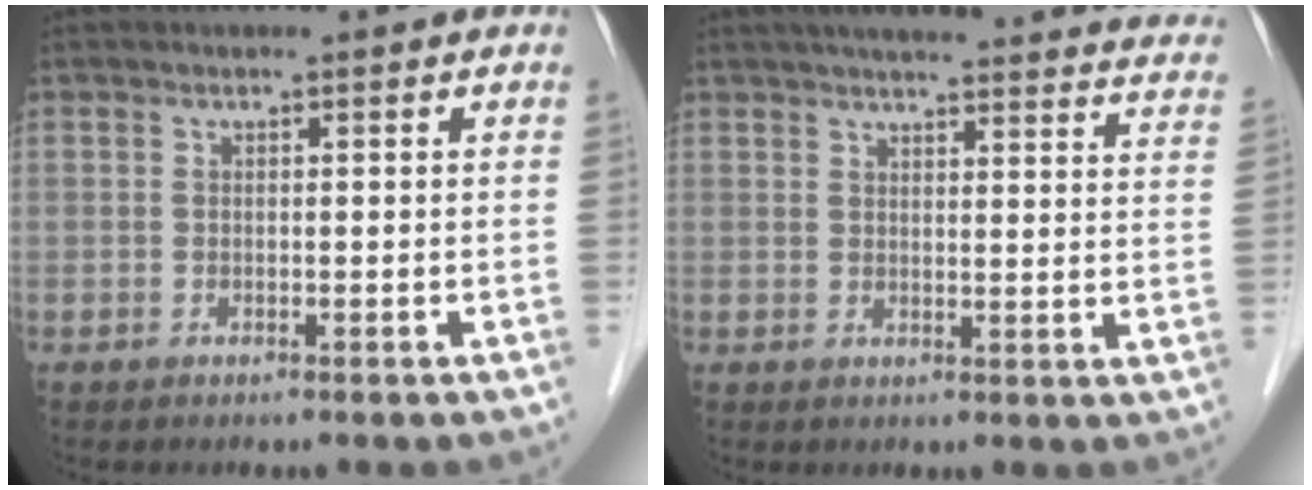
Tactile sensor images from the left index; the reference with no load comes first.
{"total": 28.6, "force": [26.3, 3.6, 10.7], "torque": [-0.149, -0.042, 0.298]}